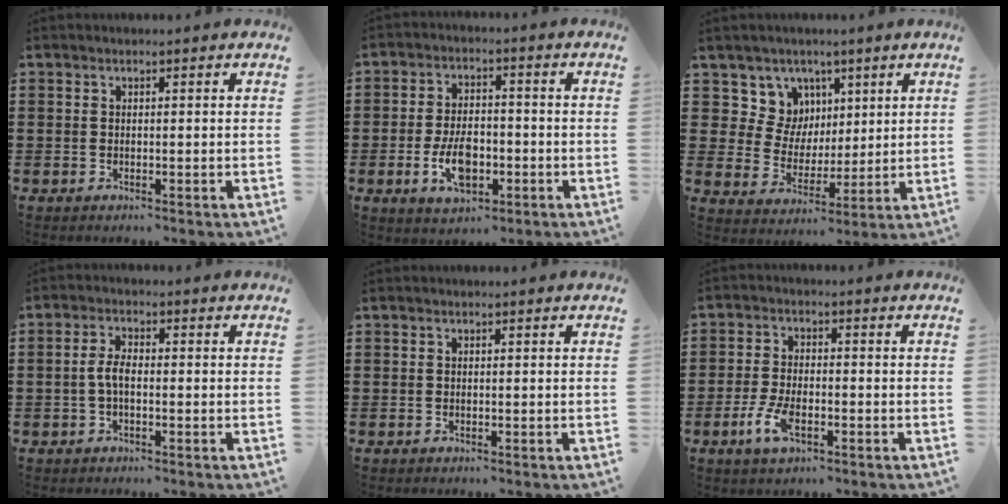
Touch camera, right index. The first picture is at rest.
{"total": 7.5, "force": [-2.2, 4.1, 5.9], "torque": [-0.117, 0.000, -0.042]}
{"total": 7.9, "force": [3.4, 7.0, 1.0], "torque": [-0.059, -0.013, 0.065]}
{"total": 3.3, "force": [-0.6, 1.3, 2.9], "torque": [-0.069, -0.001, -0.017]}
{"total": 0.0}
{"total": 5.2, "force": [-2.1, 2.3, 4.2], "torque": [-0.097, -0.003, -0.043]}